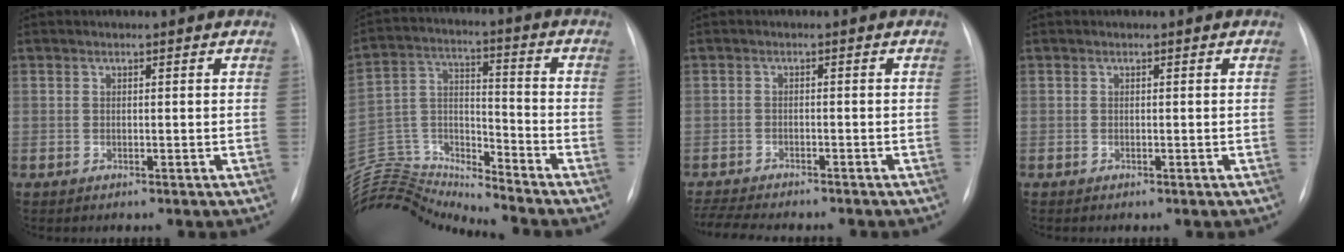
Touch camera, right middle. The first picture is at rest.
{"total": 16.3, "force": [-16.2, -0.7, 1.8], "torque": [-0.038, 0.042, -0.300]}
{"total": 8.9, "force": [-8.0, 1.4, 3.7], "torque": [-0.066, -0.012, -0.120]}
{"total": 0.0}